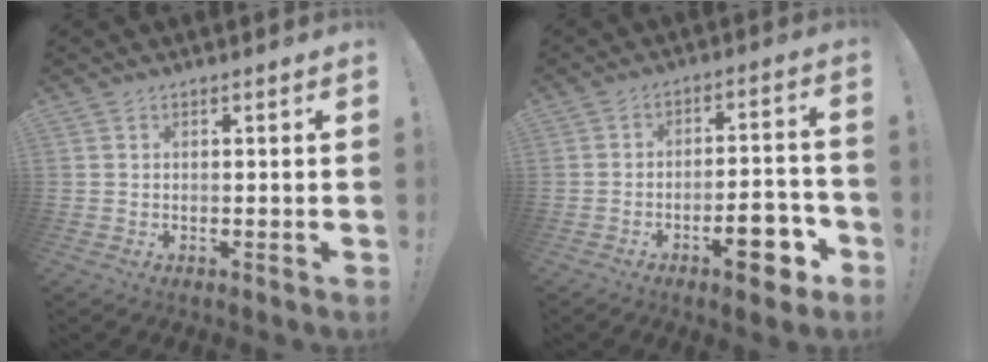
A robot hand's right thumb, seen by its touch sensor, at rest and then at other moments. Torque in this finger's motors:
{"motor_torque": [1.74, 1.46, 0.84, -0.85, 0.34]}